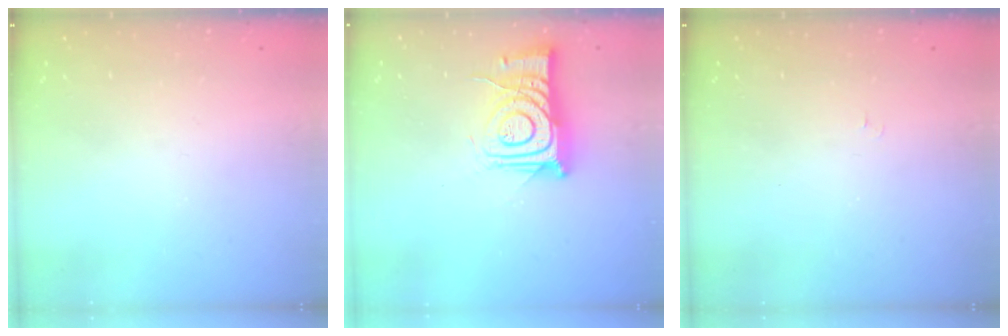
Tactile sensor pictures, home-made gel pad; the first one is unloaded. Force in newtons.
{"total": 12.7, "press": 12.7, "slide": 0.6}
{"total": 3.7, "press": 3.7, "slide": 0.5}